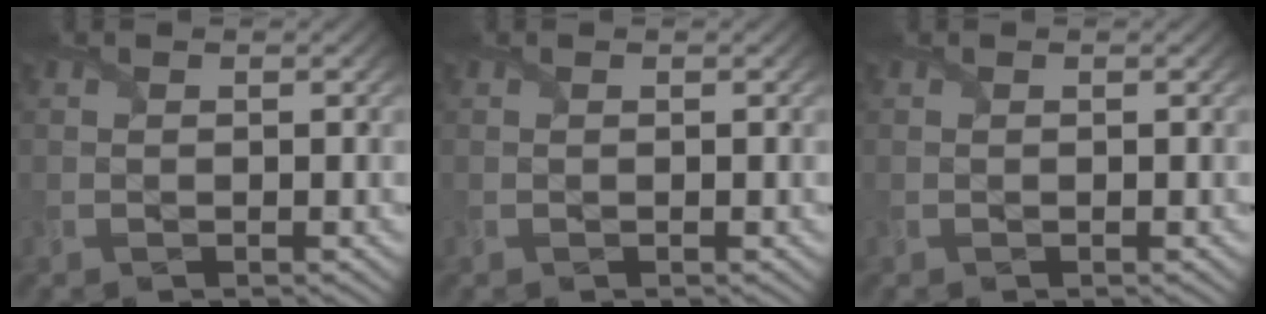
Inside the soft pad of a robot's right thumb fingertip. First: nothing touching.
{"total": 0.0}
{"total": 0.0}